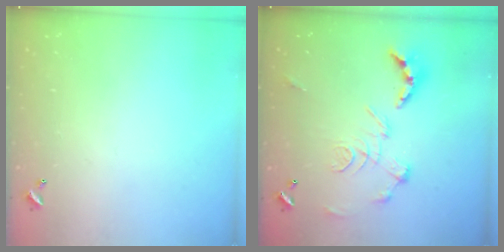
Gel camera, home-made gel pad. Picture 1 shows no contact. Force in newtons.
{"total": 2.9, "press": 2.3, "slide": 1.7}